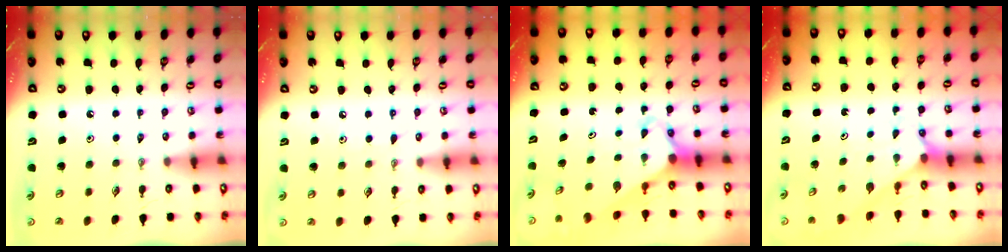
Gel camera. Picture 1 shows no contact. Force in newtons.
{"total": 4.3, "press": 4.3, "slide": 0.6}
{"total": 3.2, "press": 3.1, "slide": 0.2}
{"total": 1.9, "press": 1.9, "slide": 0.1}